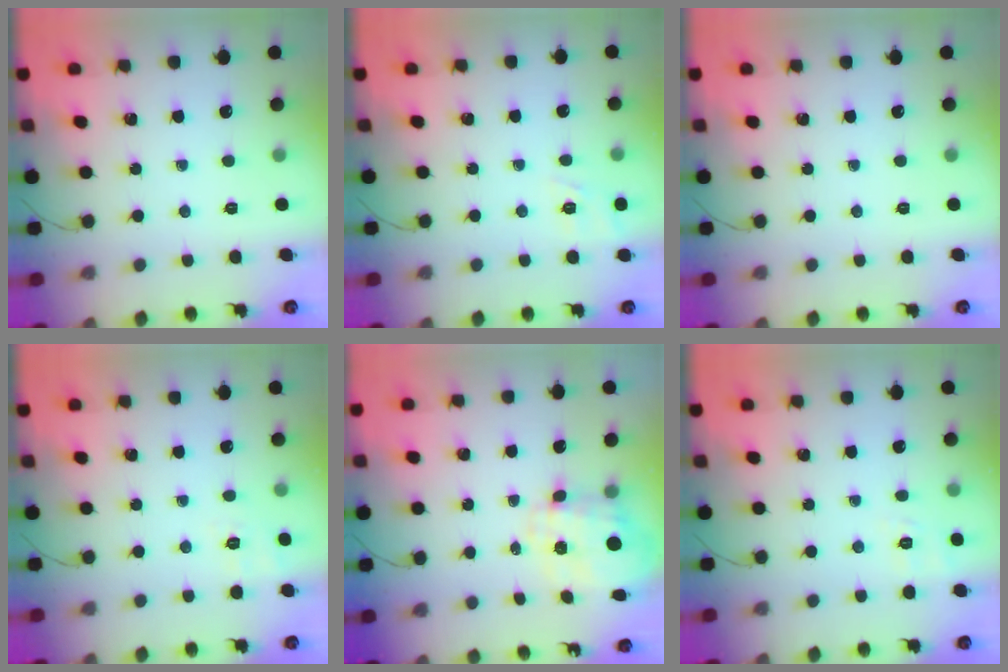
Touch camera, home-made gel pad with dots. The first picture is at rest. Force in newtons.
{"total": 2.4, "press": 1.8, "slide": 1.5}
{"total": 0.0}
{"total": 2.5, "press": 1.1, "slide": 2.2}
{"total": 3.4, "press": 3.2, "slide": 1.2}
{"total": 2.0, "press": 0.6, "slide": 1.9}